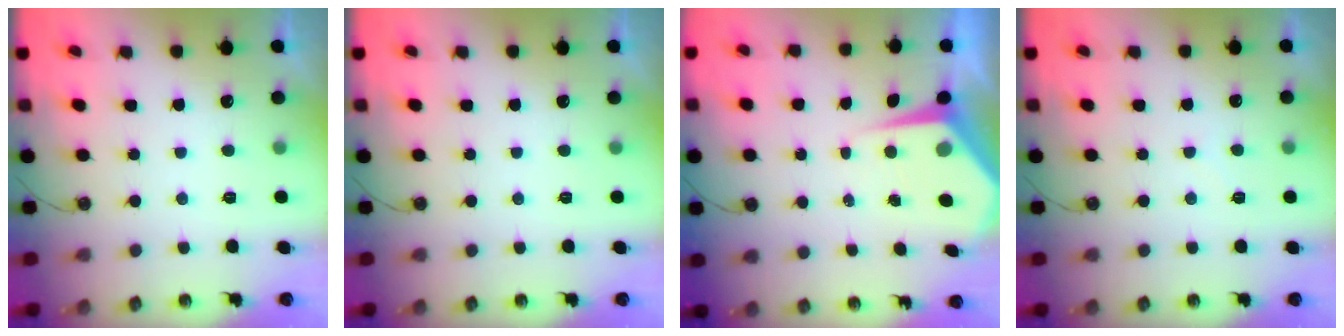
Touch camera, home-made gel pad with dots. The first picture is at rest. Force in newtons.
{"total": 0.0}
{"total": 5.8, "press": 5.8, "slide": 0.5}
{"total": 3.5, "press": 3.5, "slide": 0.5}